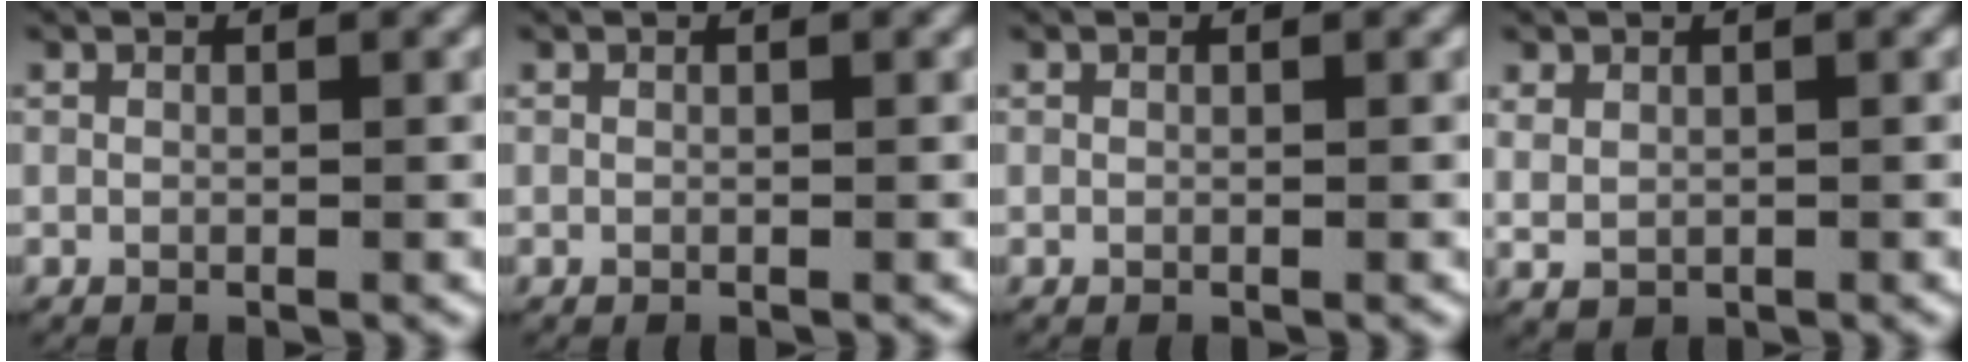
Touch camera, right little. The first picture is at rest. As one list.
[{"total": 0.0}, {"total": 0.0}, {"total": 3.3, "force": [0.6, 3.0, 1.4], "torque": [-0.046, -0.006, 0.017]}]